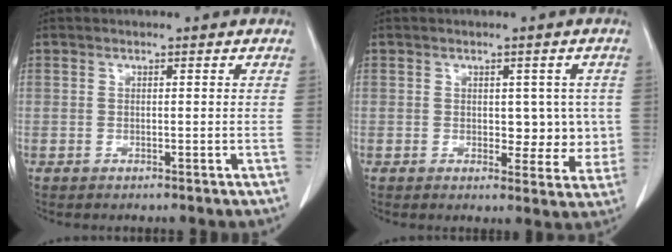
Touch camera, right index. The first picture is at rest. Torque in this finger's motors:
{"motor_torque": [0.16, 0.08, 0.02, 0.01]}